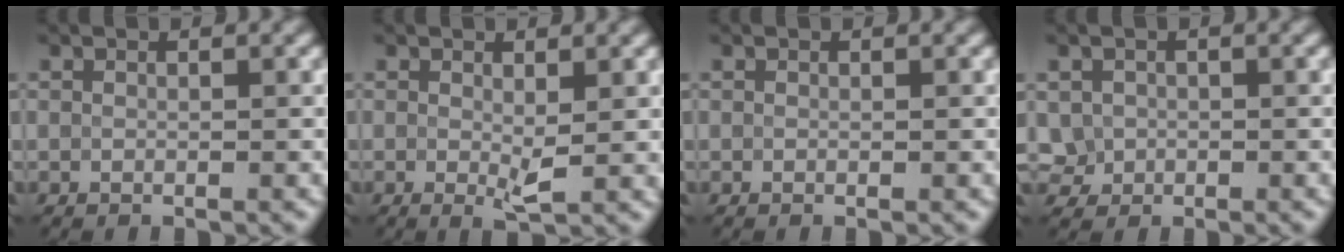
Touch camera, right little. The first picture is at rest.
{"total": 1.7, "force": [0.2, 0.3, 1.6], "torque": [-0.030, -0.007, 0.003]}
{"total": 0.0}
{"total": 2.1, "force": [-0.1, 2.0, 0.6], "torque": [-0.003, -0.002, -0.001]}